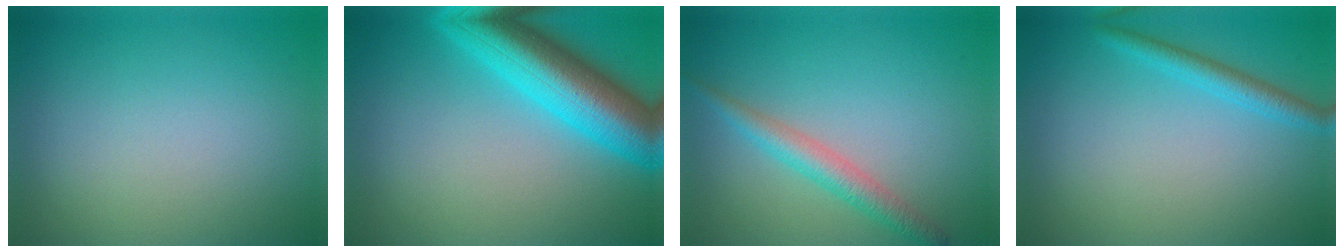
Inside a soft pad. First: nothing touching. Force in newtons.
{"total": 9.4, "press": 9.4, "slide": 0.4}
{"total": 2.7, "press": 2.7, "slide": 0.2}
{"total": 2.1, "press": 2.0, "slide": 0.2}